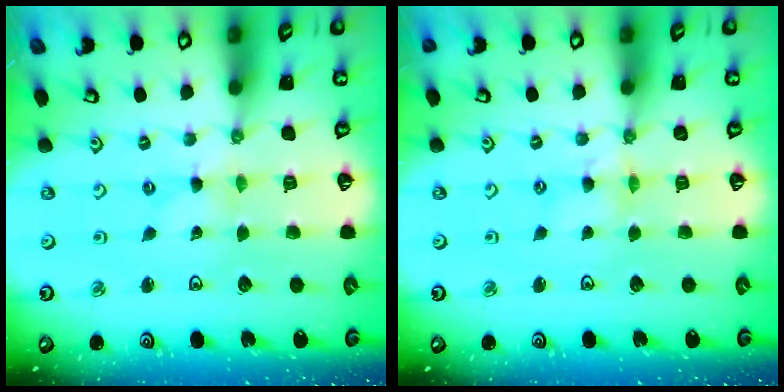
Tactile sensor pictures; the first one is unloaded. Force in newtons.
{"total": 1.7, "press": 1.7, "slide": 0.2}